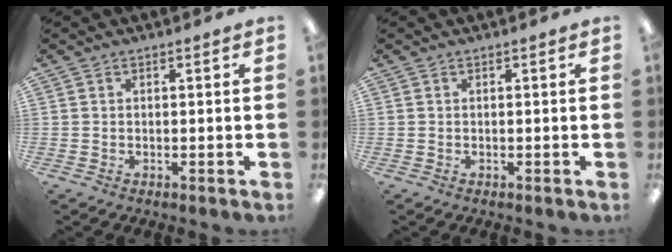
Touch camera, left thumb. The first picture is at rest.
{"total": 0.0}